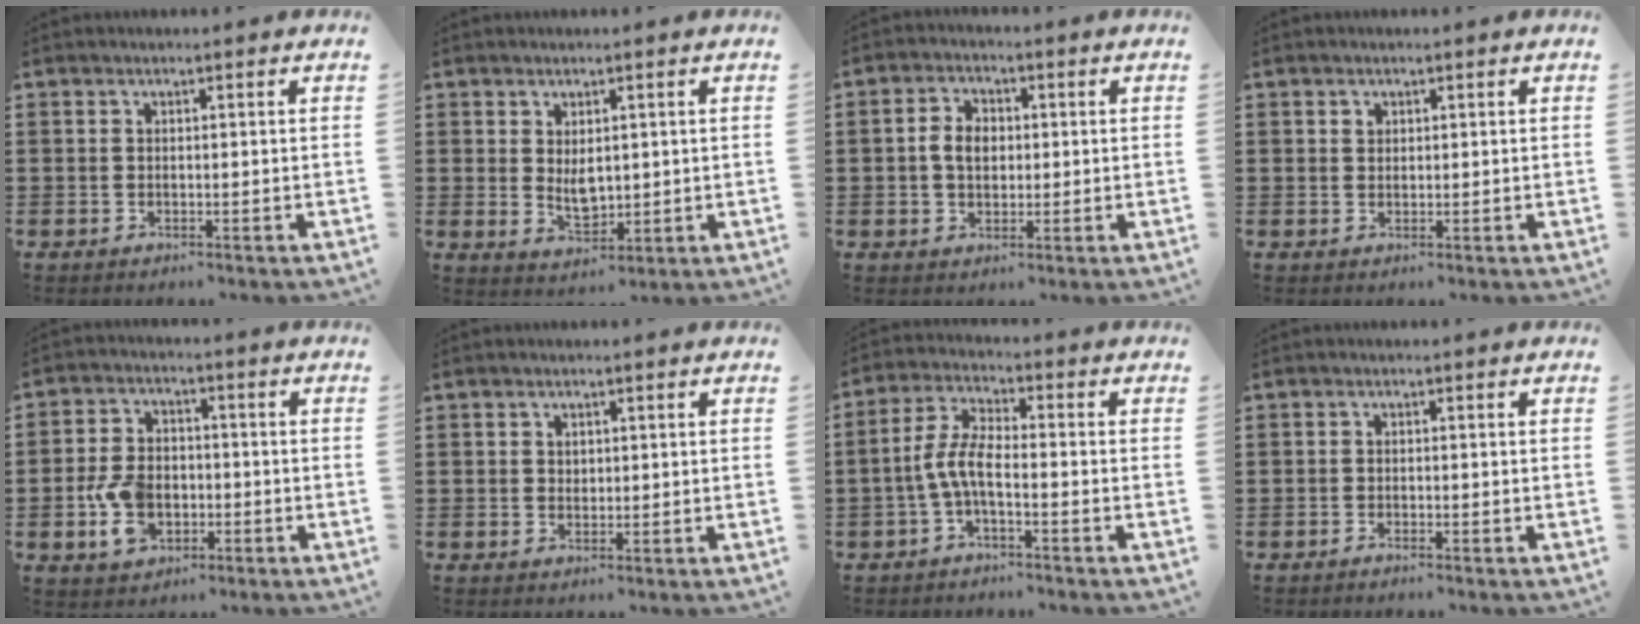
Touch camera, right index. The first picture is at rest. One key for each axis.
{"total": 3.3, "fx": 0.8, "fy": 1.9, "fz": 2.6, "tx": -0.036, "ty": -0.001, "tz": 0.012}
{"total": 4.0, "fx": 0.0, "fy": 2.9, "fz": 2.9, "tx": -0.069, "ty": 0.009, "tz": -0.005}
{"total": 0.9, "fx": 0.5, "fy": 0.7, "fz": 0.2, "tx": -0.006, "ty": 0.002, "tz": 0.010}
{"total": 7.2, "fx": -1.8, "fy": 5.0, "fz": 4.9, "tx": -0.122, "ty": 0.003, "tz": -0.039}
{"total": 0.5, "fx": 0.1, "fy": 0.4, "fz": 0.3, "tx": -0.008, "ty": 0.000, "tz": 0.002}
{"total": 5.6, "fx": -2.1, "fy": 1.6, "fz": 4.9, "tx": -0.123, "ty": -0.008, "tz": -0.048}
{"total": 0.8, "fx": -0.8, "fy": -0.2, "fz": 0.1, "tx": -0.004, "ty": -0.004, "tz": -0.015}